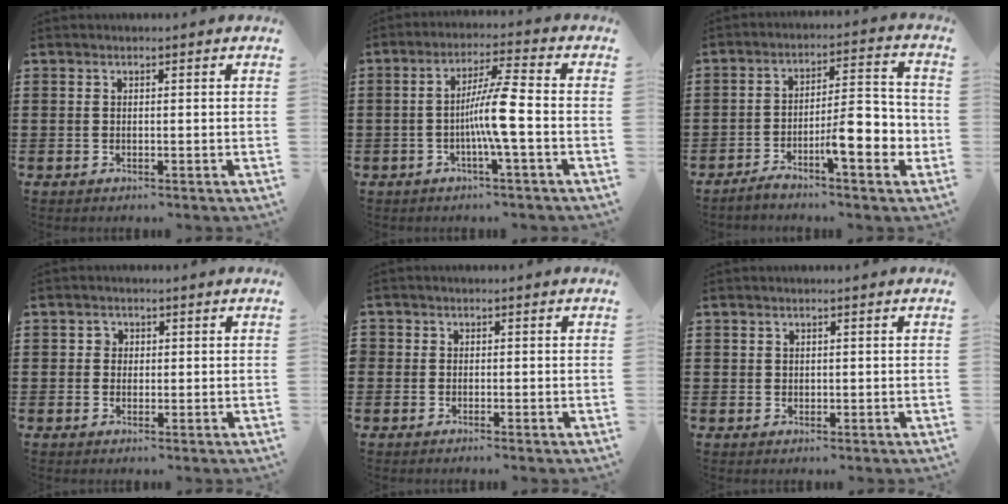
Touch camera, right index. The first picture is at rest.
{"total": 7.3, "force": [-1.5, -0.1, 7.2], "torque": [-0.133, -0.006, -0.034]}
{"total": 8.8, "force": [-3.6, 1.9, 7.8], "torque": [-0.112, -0.009, -0.065]}
{"total": 1.4, "force": [0.2, 1.3, 0.3], "torque": [-0.012, 0.007, 0.003]}
{"total": 0.8, "force": [-0.5, 0.7, 0.1], "torque": [-0.002, 0.003, -0.012]}
{"total": 0.8, "force": [0.6, 0.6, 0.1], "torque": [-0.004, 0.001, 0.011]}